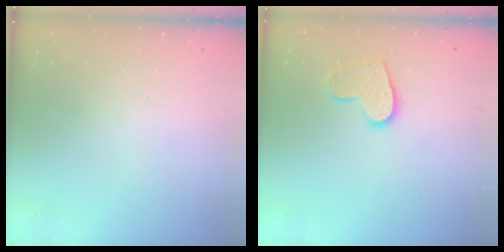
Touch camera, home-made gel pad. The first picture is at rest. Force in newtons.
{"total": 10.6, "press": 10.5, "slide": 0.8}